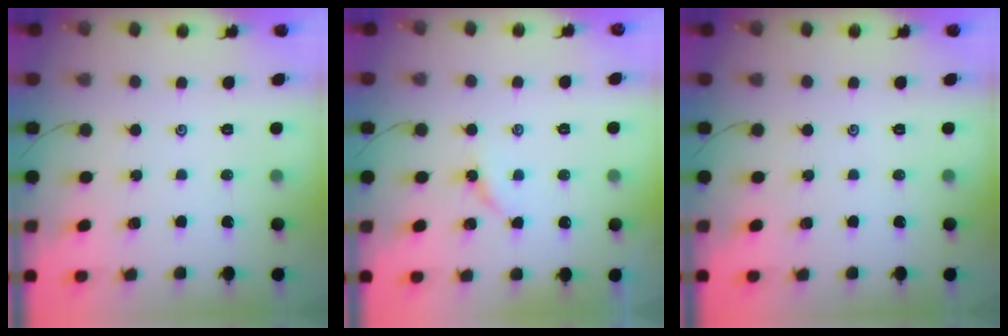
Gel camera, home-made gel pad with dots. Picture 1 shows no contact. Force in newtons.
{"total": 3.0, "press": 2.9, "slide": 0.3}
{"total": 0.0}